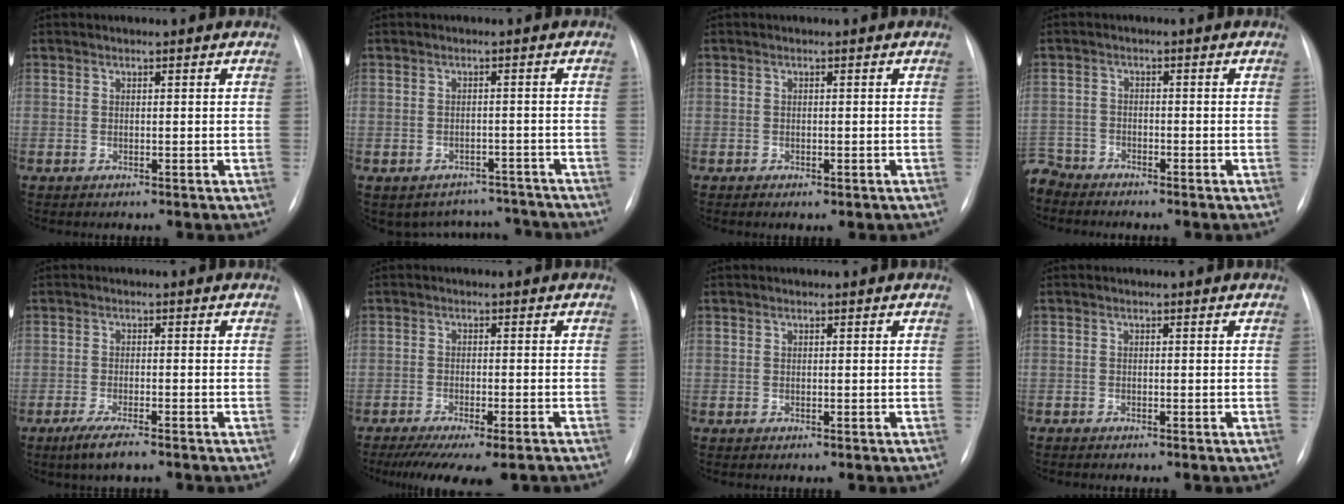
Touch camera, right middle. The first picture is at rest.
{"total": 7.3, "force": [-6.6, 3.2, -0.2], "torque": [0.010, 0.027, -0.074]}
{"total": 1.1, "force": [-0.4, 0.4, 0.9], "torque": [-0.013, -0.002, 0.000]}
{"total": 4.9, "force": [-4.7, 1.3, -0.2], "torque": [0.010, -0.010, -0.096]}
{"total": 4.1, "force": [-2.8, 0.2, 3.1], "torque": [-0.069, -0.014, -0.048]}
{"total": 11.5, "force": [-9.0, 2.2, 6.9], "torque": [-0.104, -0.019, -0.130]}
{"total": 0.0}
{"total": 0.0}